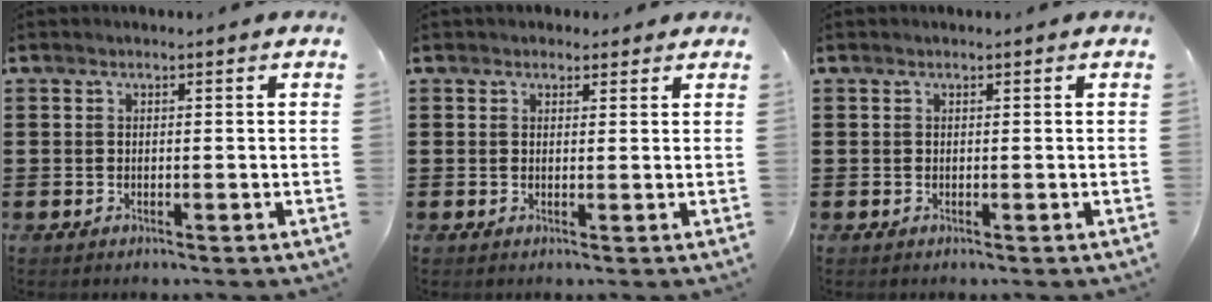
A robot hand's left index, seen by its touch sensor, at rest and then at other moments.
{"total": 1.8, "force": [1.4, 1.0, 0.2], "torque": [-0.001, 0.005, 0.025]}
{"total": 0.0}